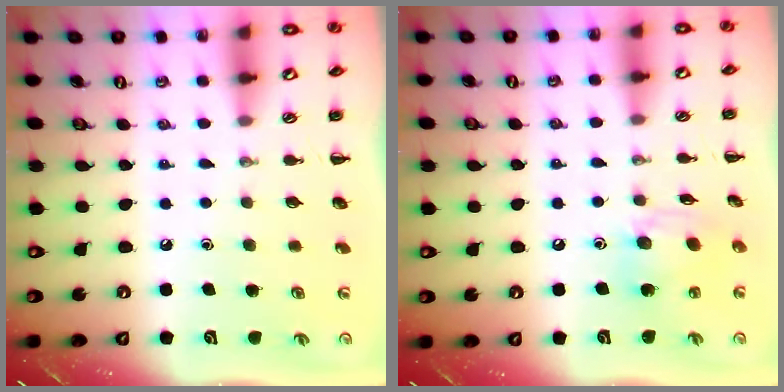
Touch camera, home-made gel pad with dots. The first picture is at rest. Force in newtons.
{"total": 10.0, "press": 10.0, "slide": 1.1}